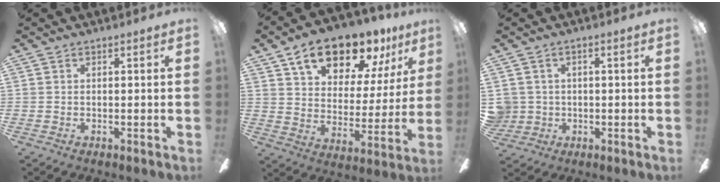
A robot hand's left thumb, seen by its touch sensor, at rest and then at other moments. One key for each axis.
{"total": 17.1, "fx": 12.6, "fy": 7.9, "fz": 8.5, "tx": -0.142, "ty": -0.072, "tz": 0.219}
{"total": 3.9, "fx": 0.5, "fy": 3.8, "fz": 0.2, "tx": -0.024, "ty": 0.010, "tz": 0.010}